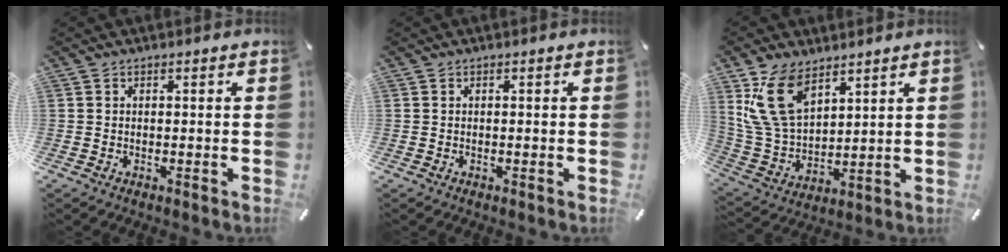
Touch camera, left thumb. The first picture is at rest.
{"total": 0.0}
{"total": 14.1, "force": [8.1, 8.4, 8.0], "torque": [-0.212, -0.029, 0.153]}